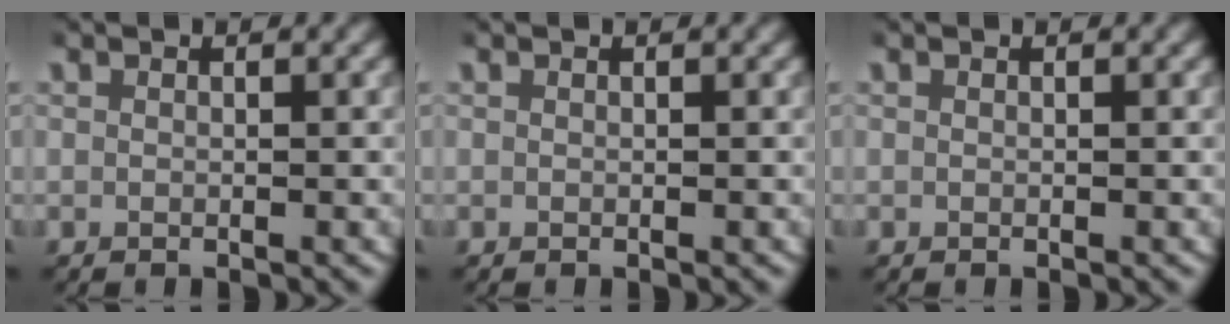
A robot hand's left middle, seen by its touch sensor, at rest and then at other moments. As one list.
[{"total": 0.0}, {"total": 0.0}]